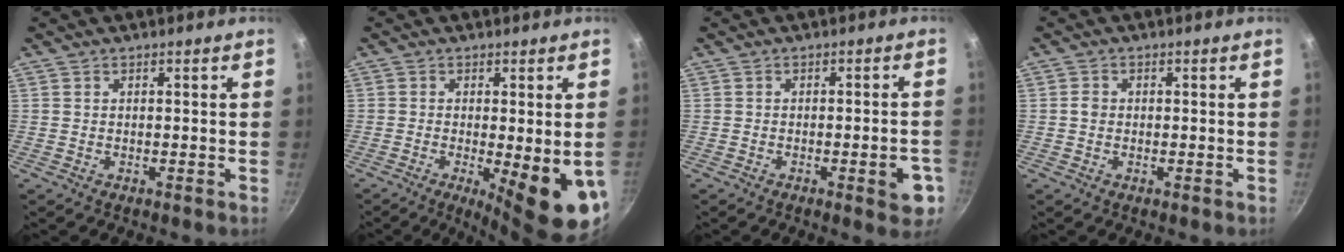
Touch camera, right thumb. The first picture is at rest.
{"total": 12.1, "force": [-2.8, 2.9, 11.4], "torque": [-0.142, -0.015, -0.031]}
{"total": 6.1, "force": [-2.3, 2.0, 5.3], "torque": [-0.049, 0.011, -0.028]}
{"total": 1.5, "force": [-0.1, 1.3, 0.8], "torque": [-0.010, 0.007, -0.003]}